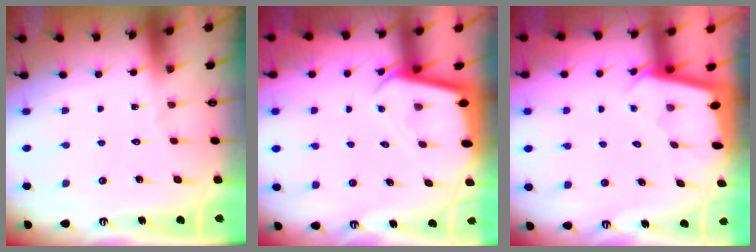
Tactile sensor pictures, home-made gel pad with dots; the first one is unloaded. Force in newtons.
{"total": 2.5, "press": 2.5, "slide": 0.1}
{"total": 1.6, "press": 1.6, "slide": 0.1}